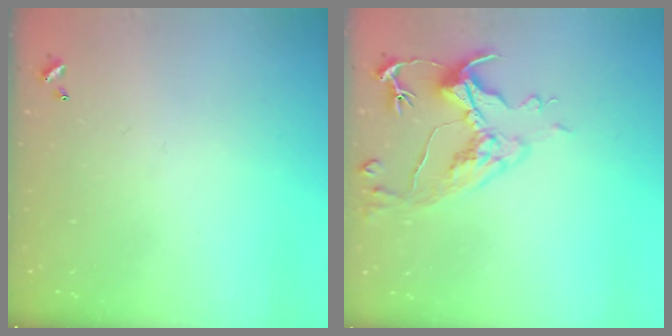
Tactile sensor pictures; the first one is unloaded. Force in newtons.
{"total": 6.6, "press": 6.5, "slide": 1.5}